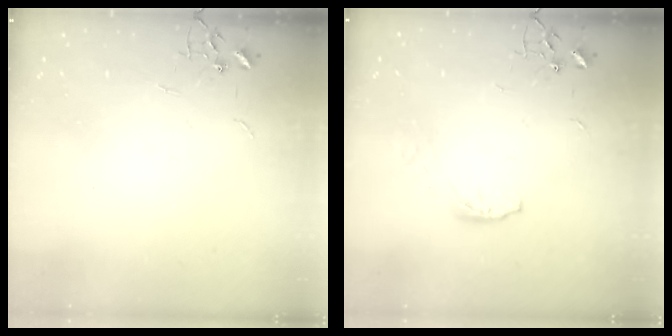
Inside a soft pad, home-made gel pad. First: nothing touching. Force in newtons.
{"total": 4.2, "press": 4.2, "slide": 0.5}